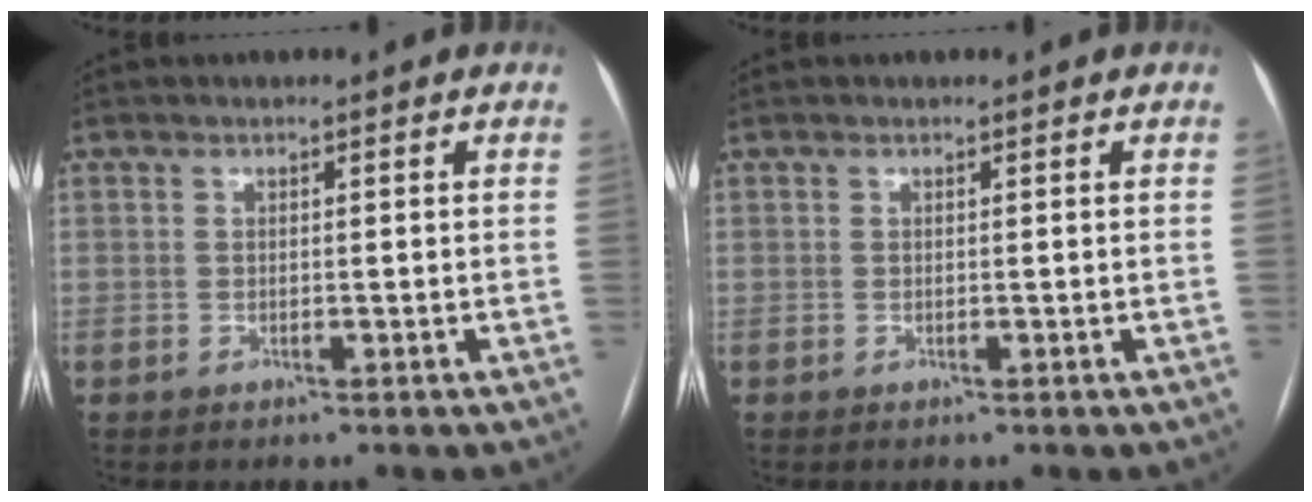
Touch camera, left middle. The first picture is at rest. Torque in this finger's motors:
{"motor_torque": [-0.02, 0.06, -0.03, -0.04]}